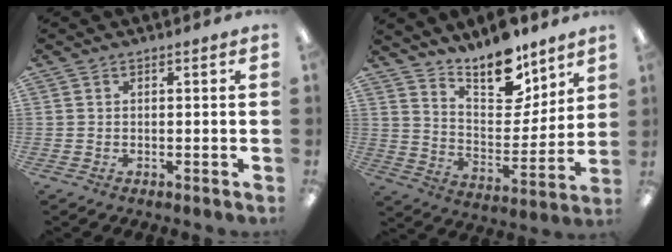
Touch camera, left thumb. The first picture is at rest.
{"total": 13.6, "force": [11.5, 5.3, 4.9], "torque": [-0.078, -0.090, 0.208]}